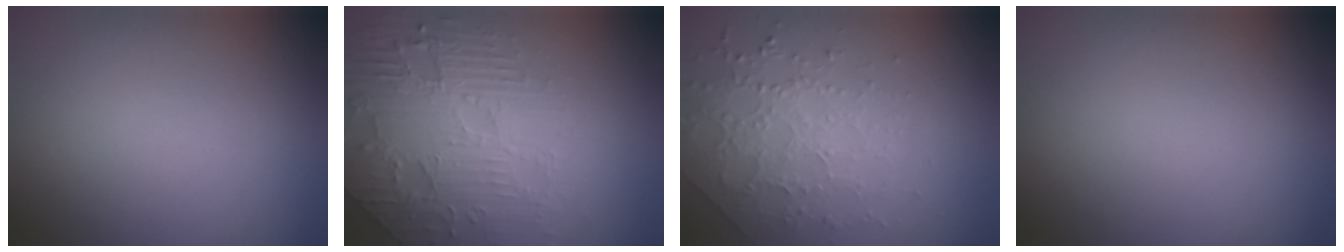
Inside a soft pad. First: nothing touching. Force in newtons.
{"total": 4.9, "press": 4.6, "slide": 1.8}
{"total": 2.6, "press": 2.4, "slide": 1.1}
{"total": 0.0}